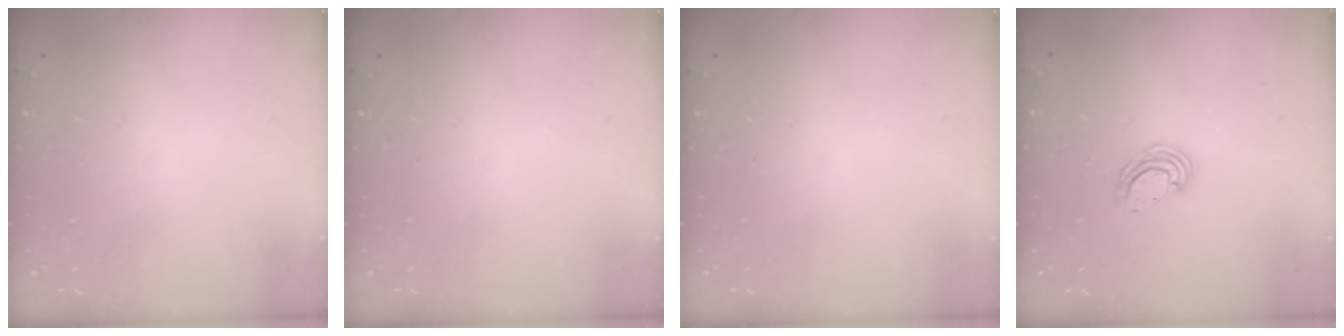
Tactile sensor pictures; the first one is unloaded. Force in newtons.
{"total": 0.0}
{"total": 0.0}
{"total": 4.8, "press": 4.8, "slide": 0.2}